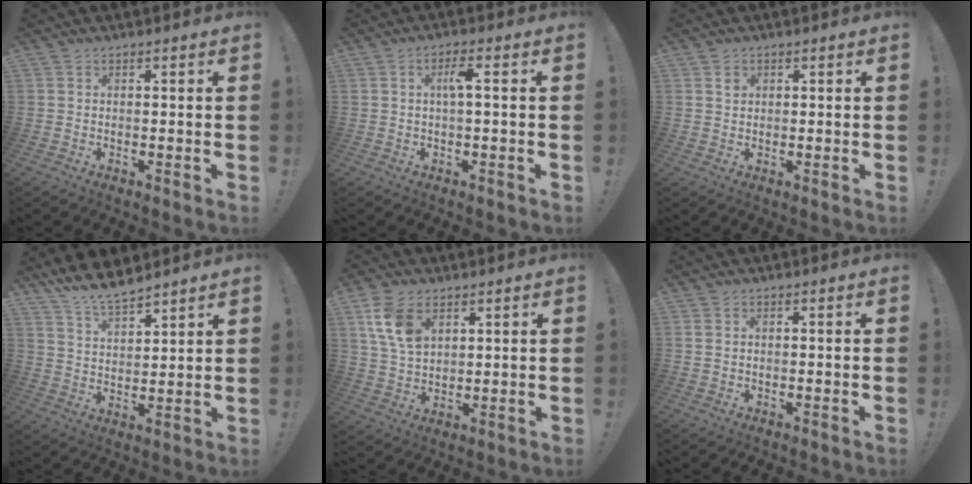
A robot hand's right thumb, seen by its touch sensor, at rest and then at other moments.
{"total": 4.2, "force": [0.4, 0.4, 4.1], "torque": [-0.079, 0.007, 0.000]}
{"total": 1.4, "force": [0.7, 1.2, 0.2], "torque": [0.011, -0.005, 0.009]}
{"total": 9.3, "force": [8.4, 2.4, 3.3], "torque": [-0.073, -0.055, 0.160]}
{"total": 10.8, "force": [5.3, 6.8, 6.4], "torque": [-0.119, -0.010, 0.102]}
{"total": 0.9, "force": [0.4, 0.7, 0.5], "torque": [-0.017, 0.005, 0.009]}